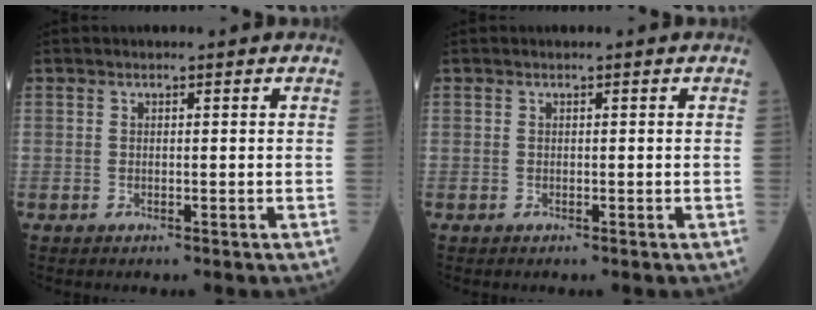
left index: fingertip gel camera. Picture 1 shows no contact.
{"total": 0.0}